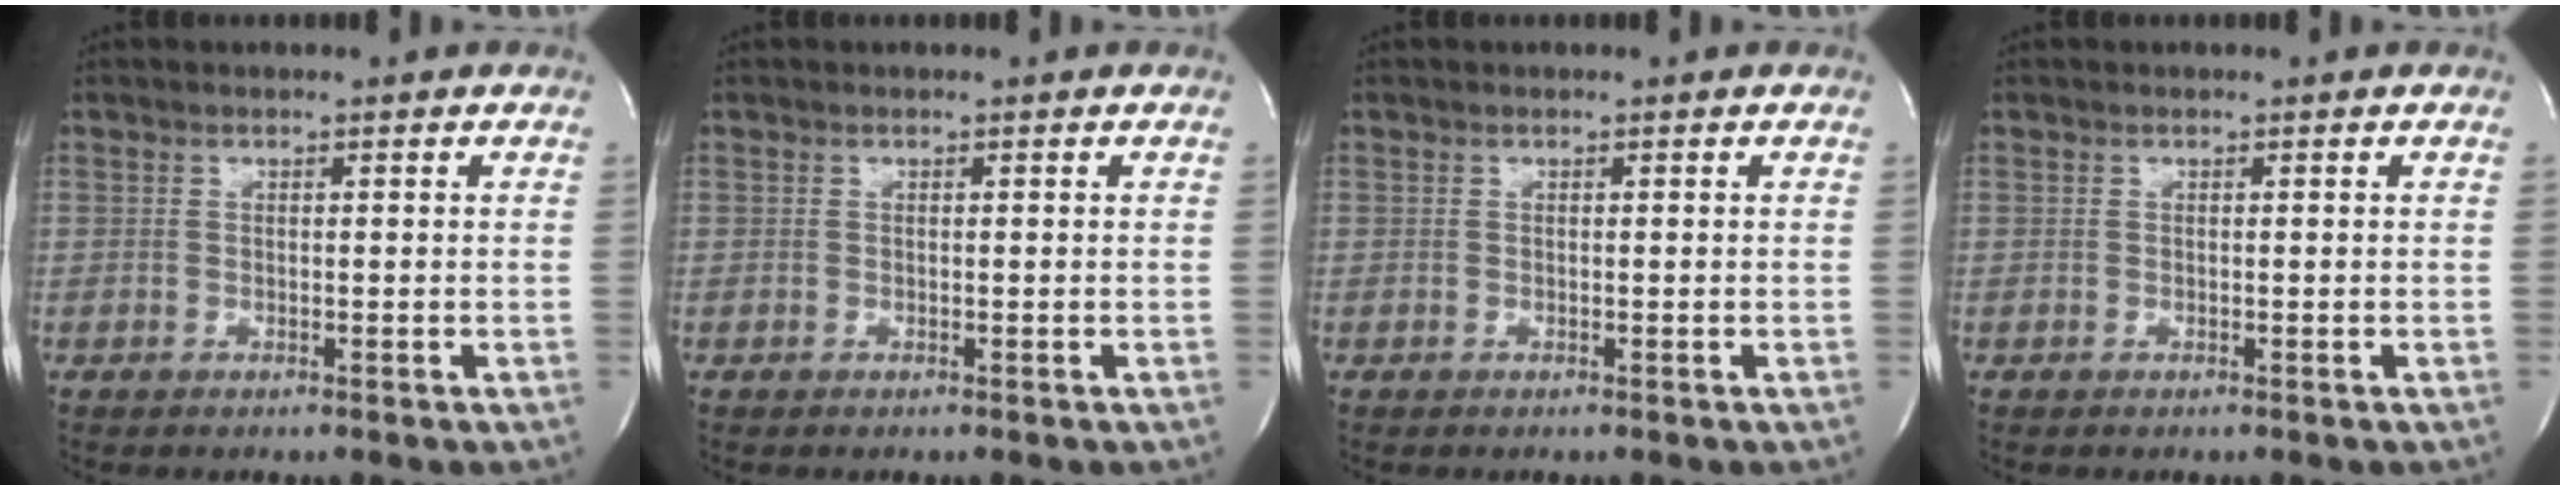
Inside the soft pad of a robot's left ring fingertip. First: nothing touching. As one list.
[{"total": 0.0}, {"total": 0.0}, {"total": 0.0}]